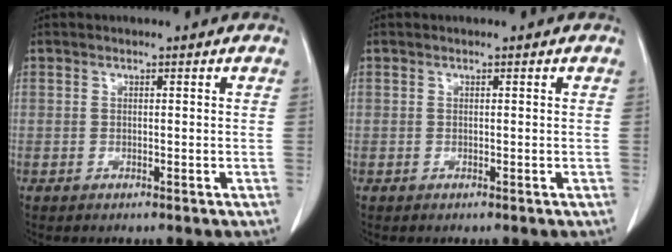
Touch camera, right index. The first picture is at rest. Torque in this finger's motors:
{"motor_torque": [0.00, 0.00, 0.00, 0.00]}